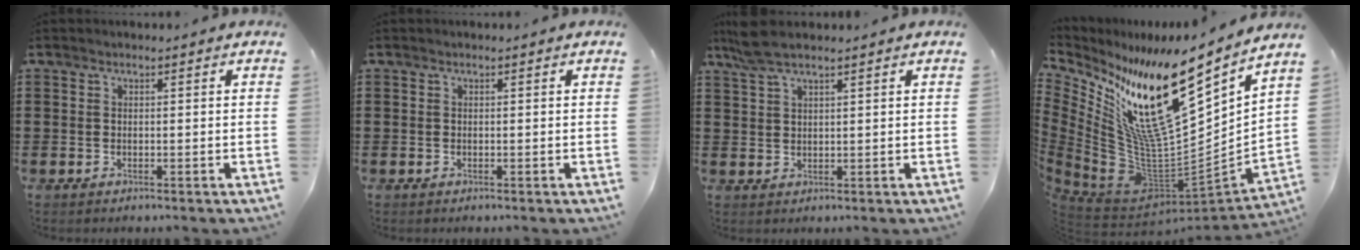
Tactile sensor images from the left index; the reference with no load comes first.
{"total": 0.0}
{"total": 4.4, "force": [3.2, 0.8, 2.9], "torque": [-0.064, 0.002, 0.061]}
{"total": 18.3, "force": [9.2, 5.5, 14.8], "torque": [-0.281, -0.089, 0.152]}